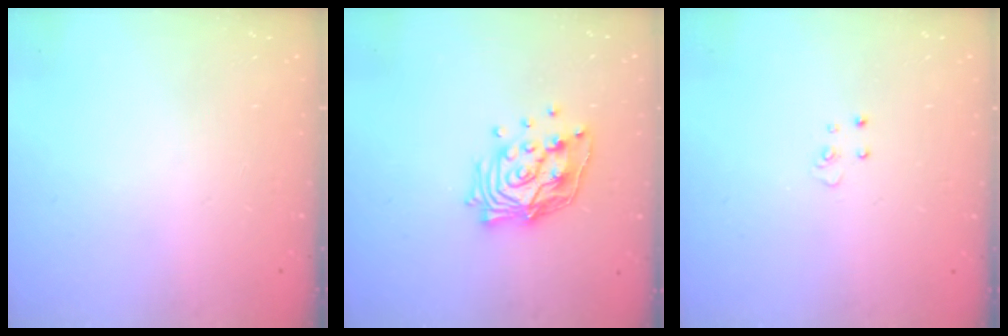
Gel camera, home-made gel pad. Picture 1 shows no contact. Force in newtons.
{"total": 13.5, "press": 13.4, "slide": 1.0}
{"total": 3.4, "press": 3.4, "slide": 0.3}